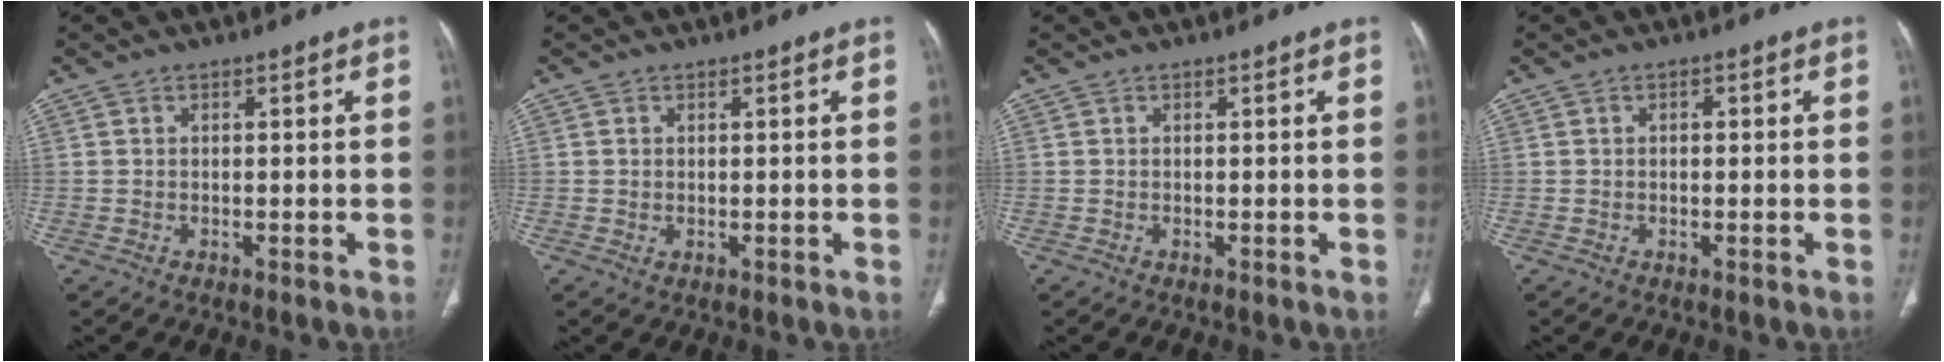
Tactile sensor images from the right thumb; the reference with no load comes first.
{"total": 0.5, "force": [0.1, 0.4, 0.4], "torque": [-0.009, -0.003, 0.002]}
{"total": 0.0}
{"total": 0.8, "force": [0.0, 0.5, 0.6], "torque": [-0.006, 0.005, 0.000]}